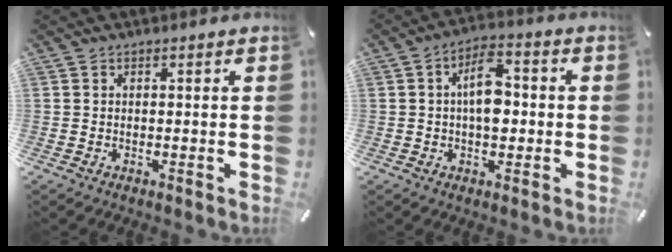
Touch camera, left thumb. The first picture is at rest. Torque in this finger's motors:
{"motor_torque": [0.19, 0.21, 0.21, -0.20, 0.05]}